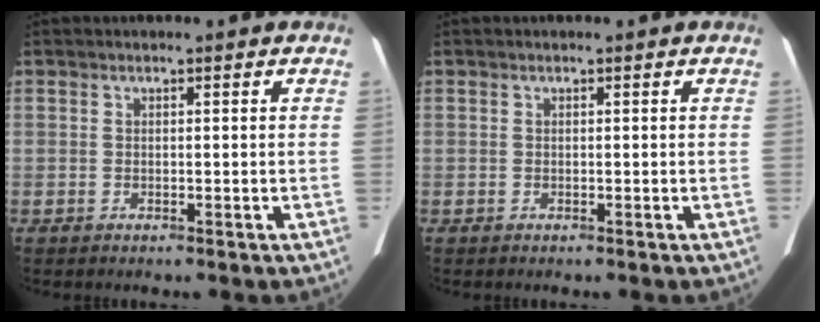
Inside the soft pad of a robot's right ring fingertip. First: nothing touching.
{"total": 0.0}